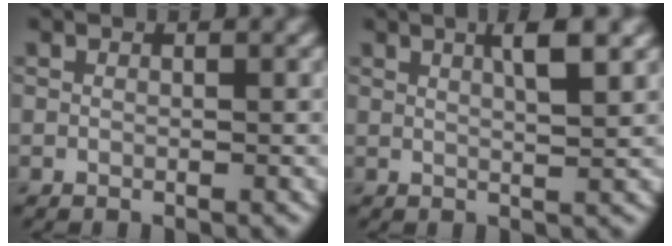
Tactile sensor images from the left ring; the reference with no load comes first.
{"total": 3.4, "force": [1.5, 0.8, 2.9], "torque": [-0.034, 0.007, 0.020]}